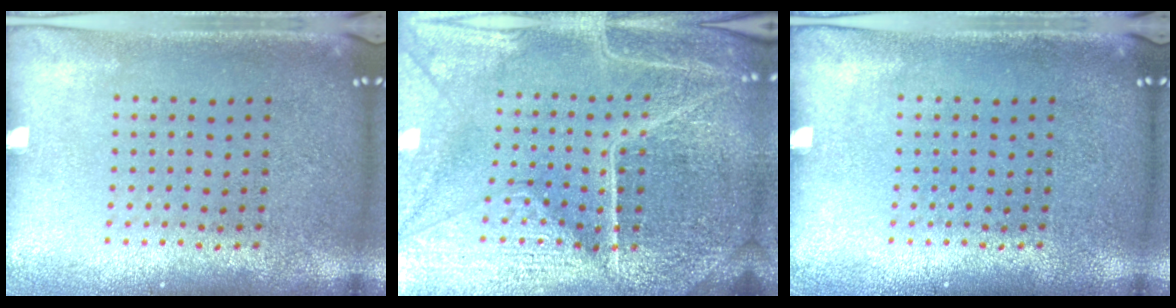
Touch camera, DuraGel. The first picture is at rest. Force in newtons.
{"total": 5.7, "press": 5.2, "slide": 2.2}
{"total": 0.0}